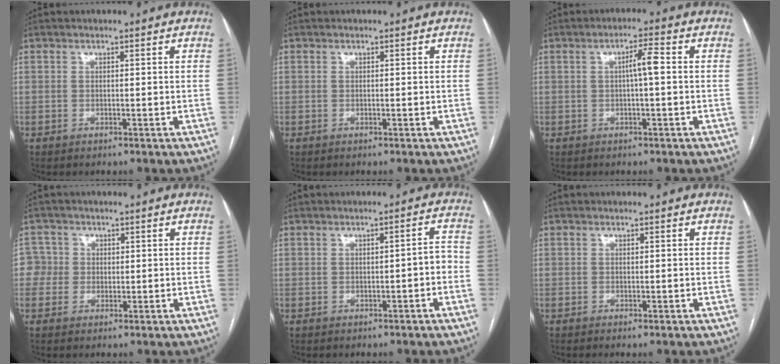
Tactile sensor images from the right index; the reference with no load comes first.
{"total": 0.0}
{"total": 3.3, "force": [0.1, 0.2, 3.3], "torque": [-0.056, 0.007, 0.002]}
{"total": 3.3, "force": [0.1, 3.2, -0.2], "torque": [0.021, 0.015, -0.002]}
{"total": 2.3, "force": [-0.9, 0.7, 2.0], "torque": [-0.023, 0.010, -0.012]}
{"total": 0.7, "force": [-0.5, 0.0, 0.4], "torque": [-0.007, -0.001, -0.009]}